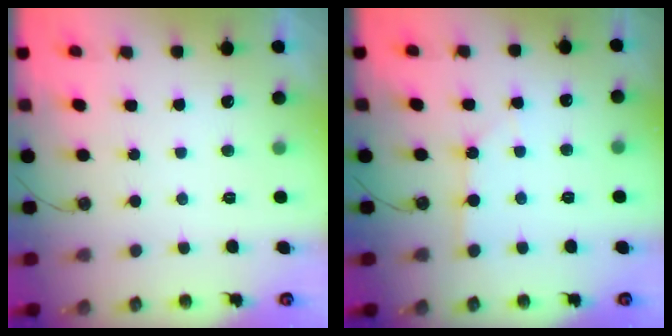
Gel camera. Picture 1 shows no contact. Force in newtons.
{"total": 1.9, "press": 1.8, "slide": 0.3}